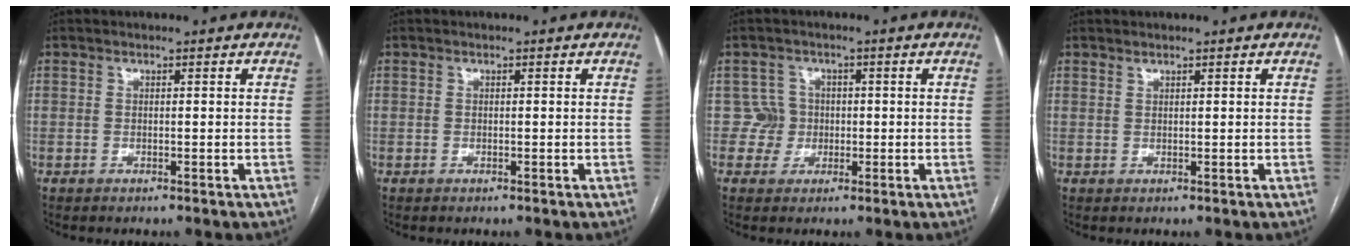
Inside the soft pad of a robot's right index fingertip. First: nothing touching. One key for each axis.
{"total": 0.0}
{"total": 3.3, "fx": -0.2, "fy": 3.2, "fz": -0.6, "tx": 0.025, "ty": 0.012, "tz": -0.005}
{"total": 0.5, "fx": 0.5, "fy": 0.0, "fz": 0.1, "tx": -0.004, "ty": -0.003, "tz": 0.011}